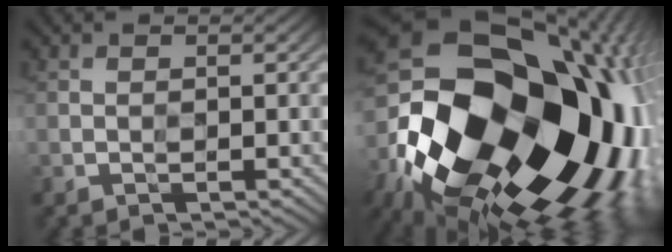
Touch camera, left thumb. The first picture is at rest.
{"total": 22.2, "force": [-5.8, 14.6, 15.6], "torque": [-0.307, -0.029, -0.106]}